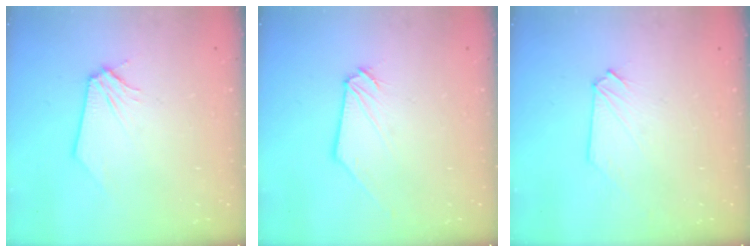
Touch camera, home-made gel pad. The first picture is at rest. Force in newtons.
{"total": 0.9, "press": 0.9, "slide": 0.2}
{"total": 0.0}